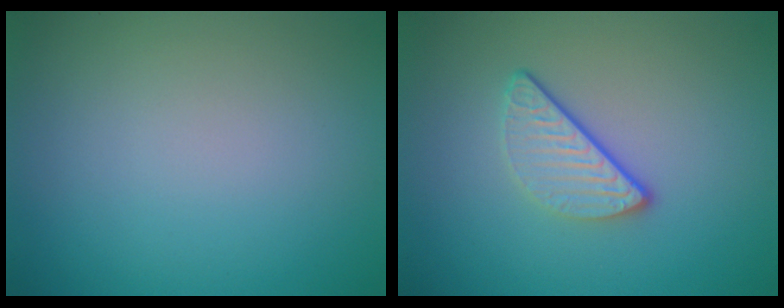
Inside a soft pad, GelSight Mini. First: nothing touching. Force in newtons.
{"total": 3.0, "press": 2.3, "slide": 1.9}